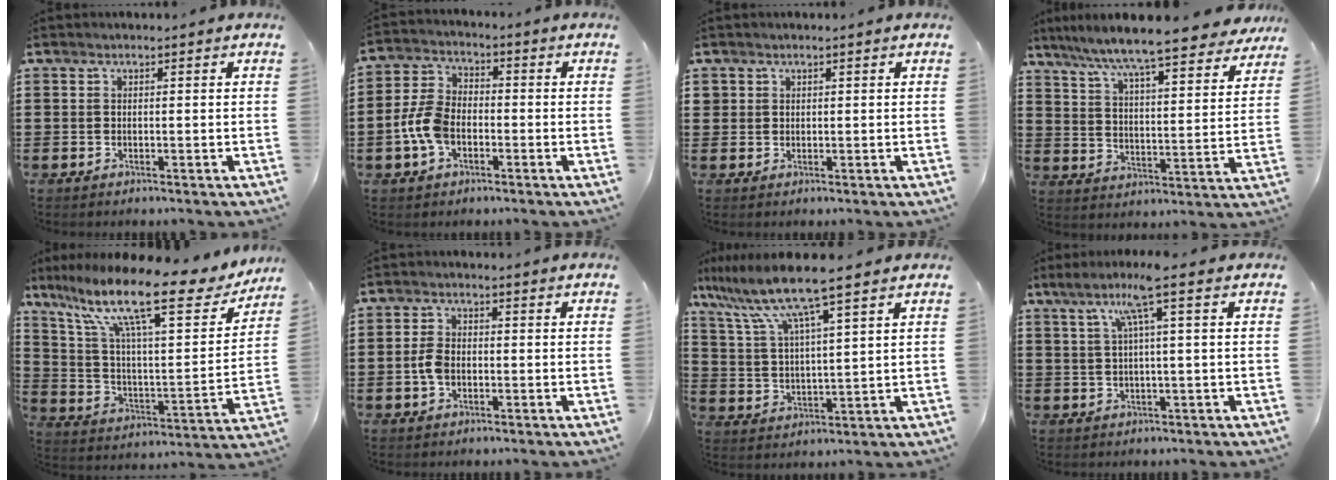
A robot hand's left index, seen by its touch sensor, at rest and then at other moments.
{"total": 6.9, "force": [-2.1, 4.4, 4.9], "torque": [-0.128, 0.002, -0.048]}
{"total": 1.2, "force": [0.6, 1.0, 0.1], "torque": [-0.005, 0.004, 0.012]}
{"total": 8.1, "force": [7.3, -0.4, 3.5], "torque": [-0.099, -0.046, 0.122]}
{"total": 17.0, "force": [11.9, 3.1, 11.7], "torque": [-0.238, -0.065, 0.192]}
{"total": 3.6, "force": [-0.6, 2.3, 2.7], "torque": [-0.075, -0.003, -0.017]}
{"total": 9.7, "force": [7.5, 0.2, 6.1], "torque": [-0.145, -0.030, 0.126]}
{"total": 6.5, "force": [2.5, -0.2, 6.0], "torque": [-0.122, 0.004, 0.039]}